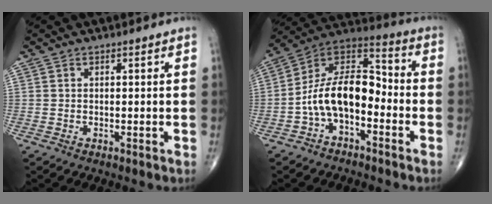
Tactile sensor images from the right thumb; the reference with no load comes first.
{"total": 13.5, "force": [-3.8, 7.6, 10.5], "torque": [-0.173, 0.070, -0.080]}